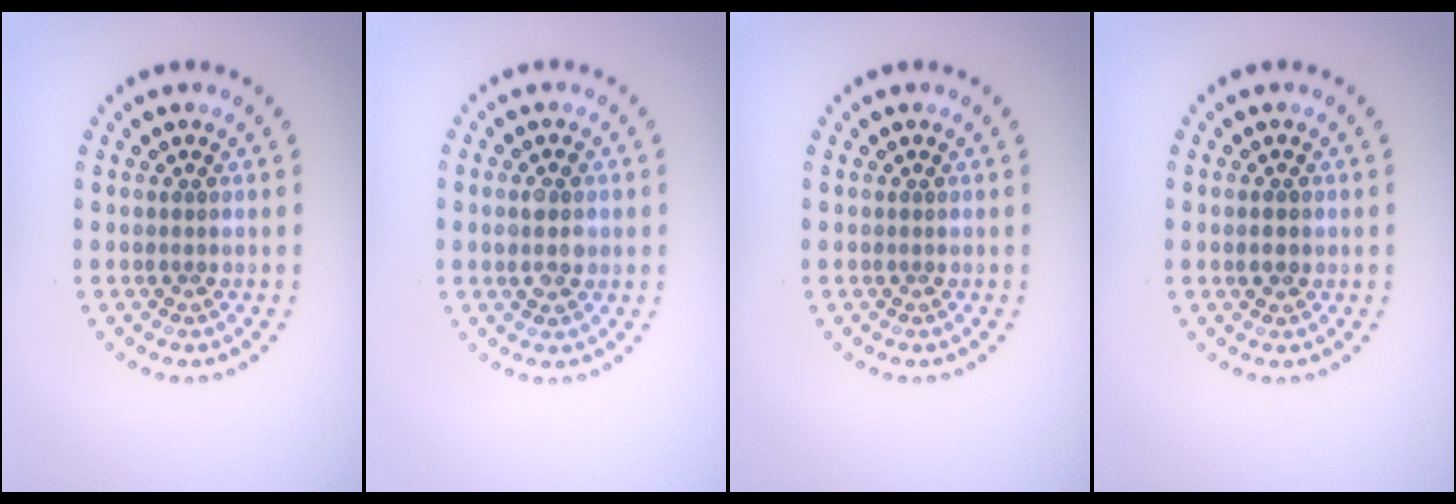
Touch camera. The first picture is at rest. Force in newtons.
{"total": 1.8, "press": 1.8, "slide": 0.2}
{"total": 0.0}
{"total": 1.9, "press": 1.9, "slide": 0.1}